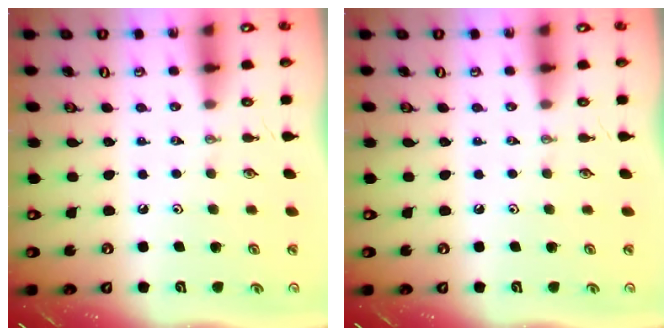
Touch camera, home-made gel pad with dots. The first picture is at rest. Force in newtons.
{"total": 0.0}